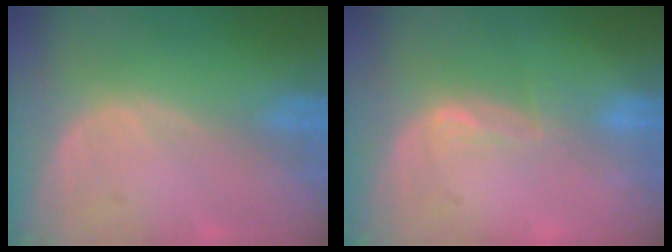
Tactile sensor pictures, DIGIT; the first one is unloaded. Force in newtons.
{"total": 2.0, "press": 2.0, "slide": 0.3}